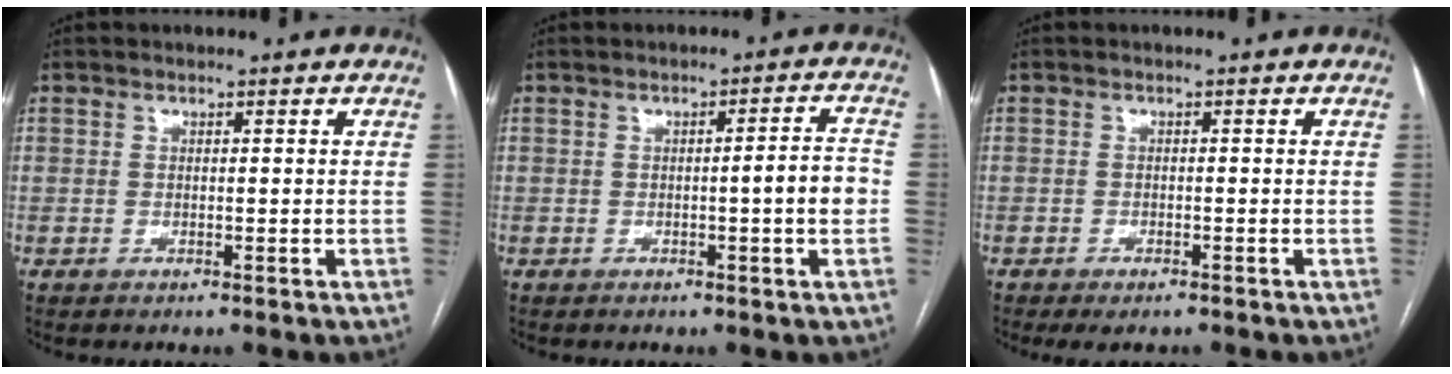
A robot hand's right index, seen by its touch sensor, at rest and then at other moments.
{"total": 4.5, "force": [-0.8, -0.2, 4.5], "torque": [-0.060, 0.005, -0.013]}
{"total": 2.5, "force": [-1.9, 0.8, 1.4], "torque": [-0.019, -0.004, -0.023]}